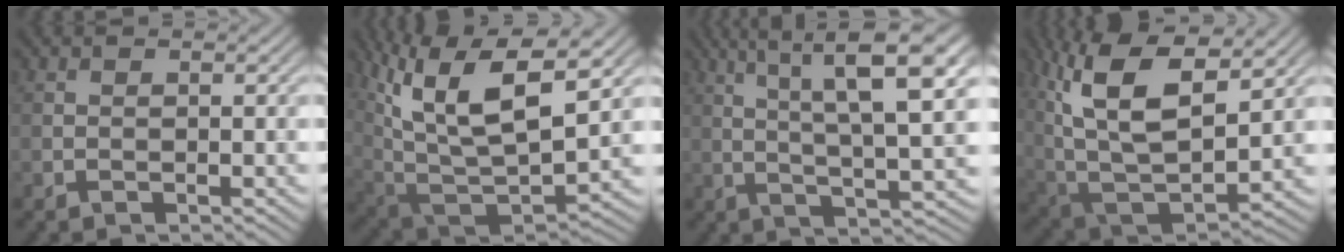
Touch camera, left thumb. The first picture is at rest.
{"total": 16.6, "force": [7.1, 7.1, 13.3], "torque": [-0.282, 0.010, 0.140]}
{"total": 11.2, "force": [4.2, 1.7, 10.2], "torque": [-0.164, 0.007, 0.076]}
{"total": 16.2, "force": [6.6, 7.5, 12.8], "torque": [-0.271, 0.018, 0.123]}